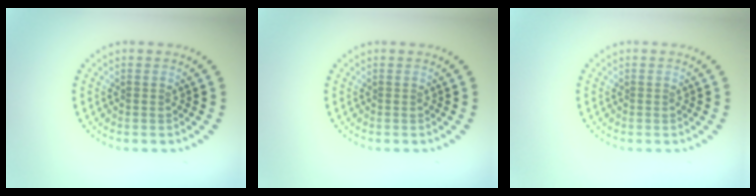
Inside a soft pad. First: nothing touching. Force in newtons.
{"total": 0.0}
{"total": 0.0}